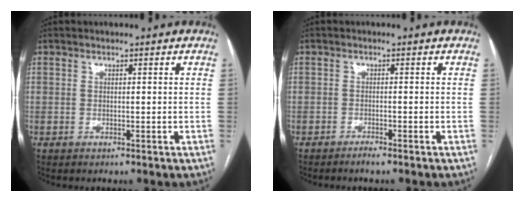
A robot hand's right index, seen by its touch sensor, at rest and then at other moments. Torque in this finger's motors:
{"motor_torque": [-0.07, -0.13, 0.05, 0.01]}